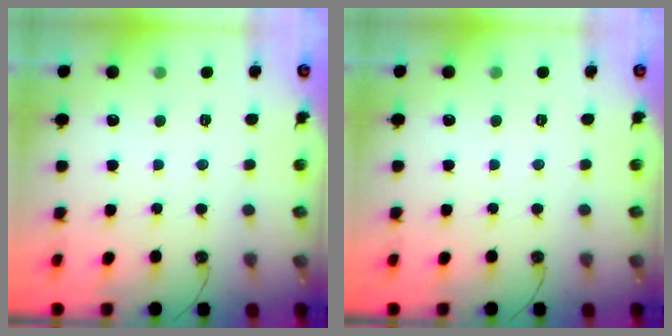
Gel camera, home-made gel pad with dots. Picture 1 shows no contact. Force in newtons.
{"total": 0.0}